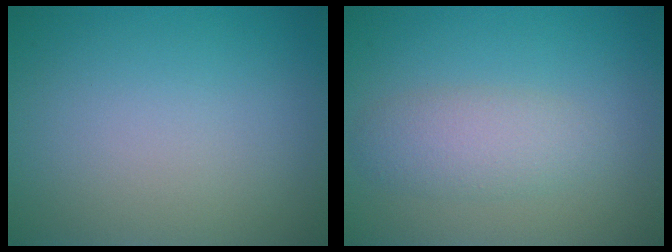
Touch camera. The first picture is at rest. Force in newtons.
{"total": 2.9, "press": 2.9, "slide": 0.2}